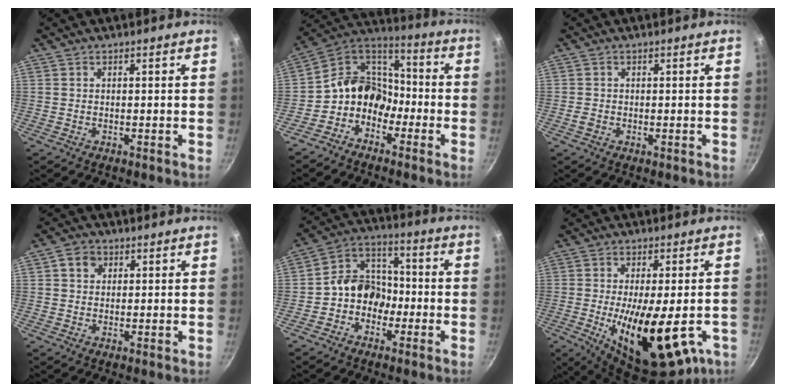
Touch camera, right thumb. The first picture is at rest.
{"total": 11.2, "force": [-4.7, 8.7, 5.2], "torque": [-0.052, 0.065, -0.117]}
{"total": 1.1, "force": [-0.4, 0.8, 0.6], "torque": [-0.013, 0.003, -0.011]}
{"total": 3.4, "force": [1.2, 2.8, 1.5], "torque": [-0.008, 0.001, 0.015]}
{"total": 9.4, "force": [-2.9, 7.6, 4.6], "torque": [-0.035, 0.051, -0.067]}
{"total": 20.3, "force": [-5.4, 7.9, 17.9], "torque": [-0.261, -0.012, -0.067]}